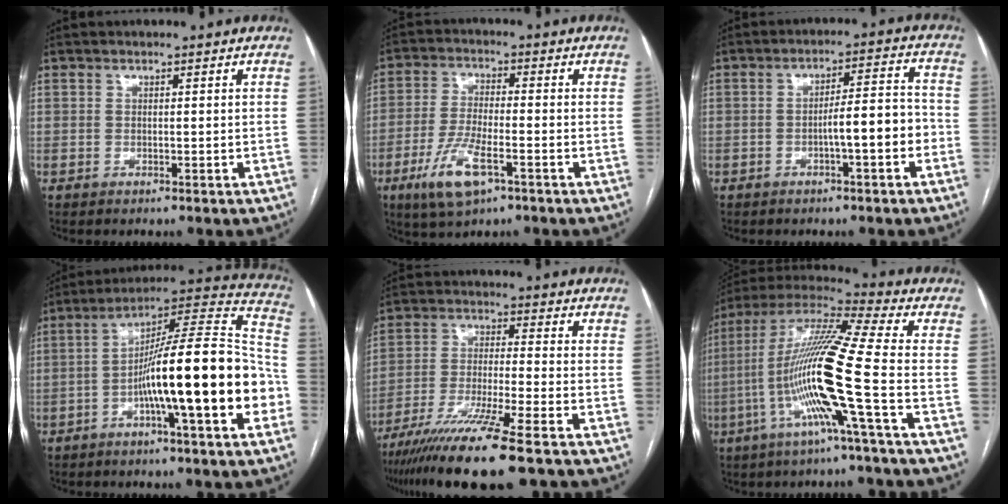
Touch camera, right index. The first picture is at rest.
{"total": 9.2, "force": [-4.5, 2.4, 7.6], "torque": [-0.160, -0.015, -0.080]}
{"total": 6.9, "force": [-2.5, 0.9, 6.3], "torque": [-0.099, 0.026, -0.035]}
{"total": 21.6, "force": [-5.3, 1.4, 20.9], "torque": [-0.285, 0.025, -0.083]}
{"total": 13.7, "force": [-10.0, -1.1, 9.3], "torque": [-0.174, -0.044, -0.171]}
{"total": 17.4, "force": [-4.7, -1.3, 16.8], "torque": [-0.330, -0.003, -0.103]}